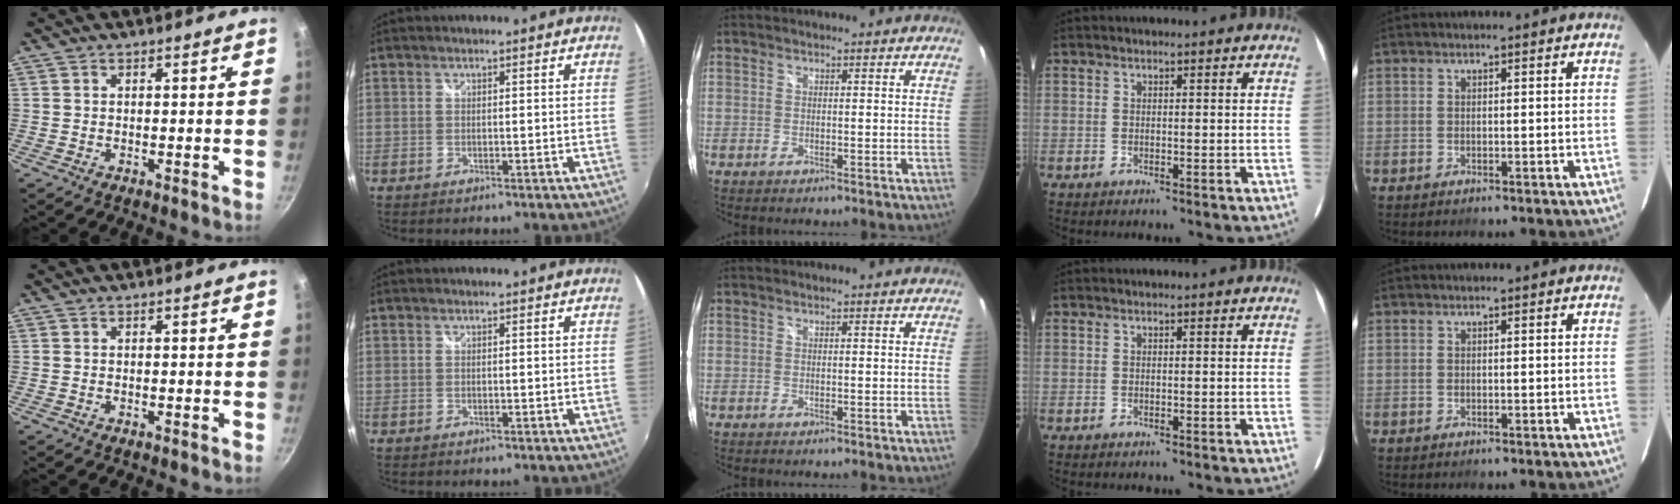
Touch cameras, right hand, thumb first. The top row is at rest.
{}